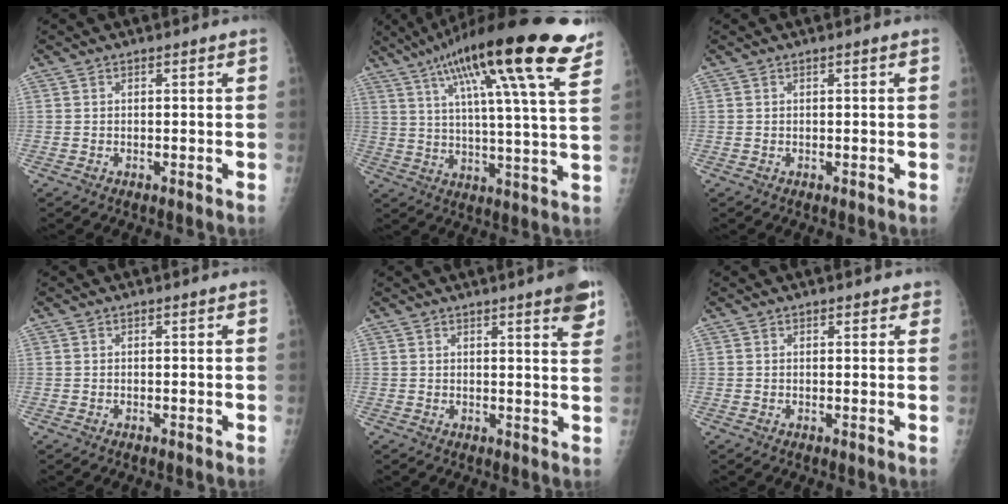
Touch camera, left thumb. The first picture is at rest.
{"total": 24.8, "force": [15.3, 3.5, 19.2], "torque": [-0.297, -0.036, 0.228]}
{"total": 0.0}
{"total": 0.0}
{"total": 5.8, "force": [3.5, 0.8, 4.5], "torque": [-0.046, -0.014, 0.041]}
{"total": 1.5, "force": [1.1, 0.9, 0.3], "torque": [0.017, -0.005, 0.006]}